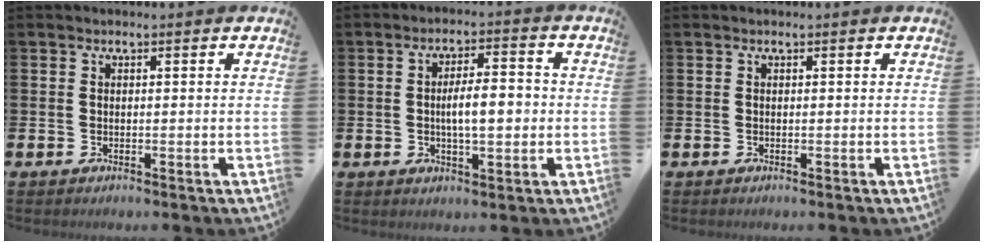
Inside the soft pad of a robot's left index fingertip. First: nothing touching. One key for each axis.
{"total": 5.5, "fx": -0.4, "fy": 2.1, "fz": 5.0, "tx": -0.081, "ty": 0.004, "tz": -0.014}
{"total": 0.0}